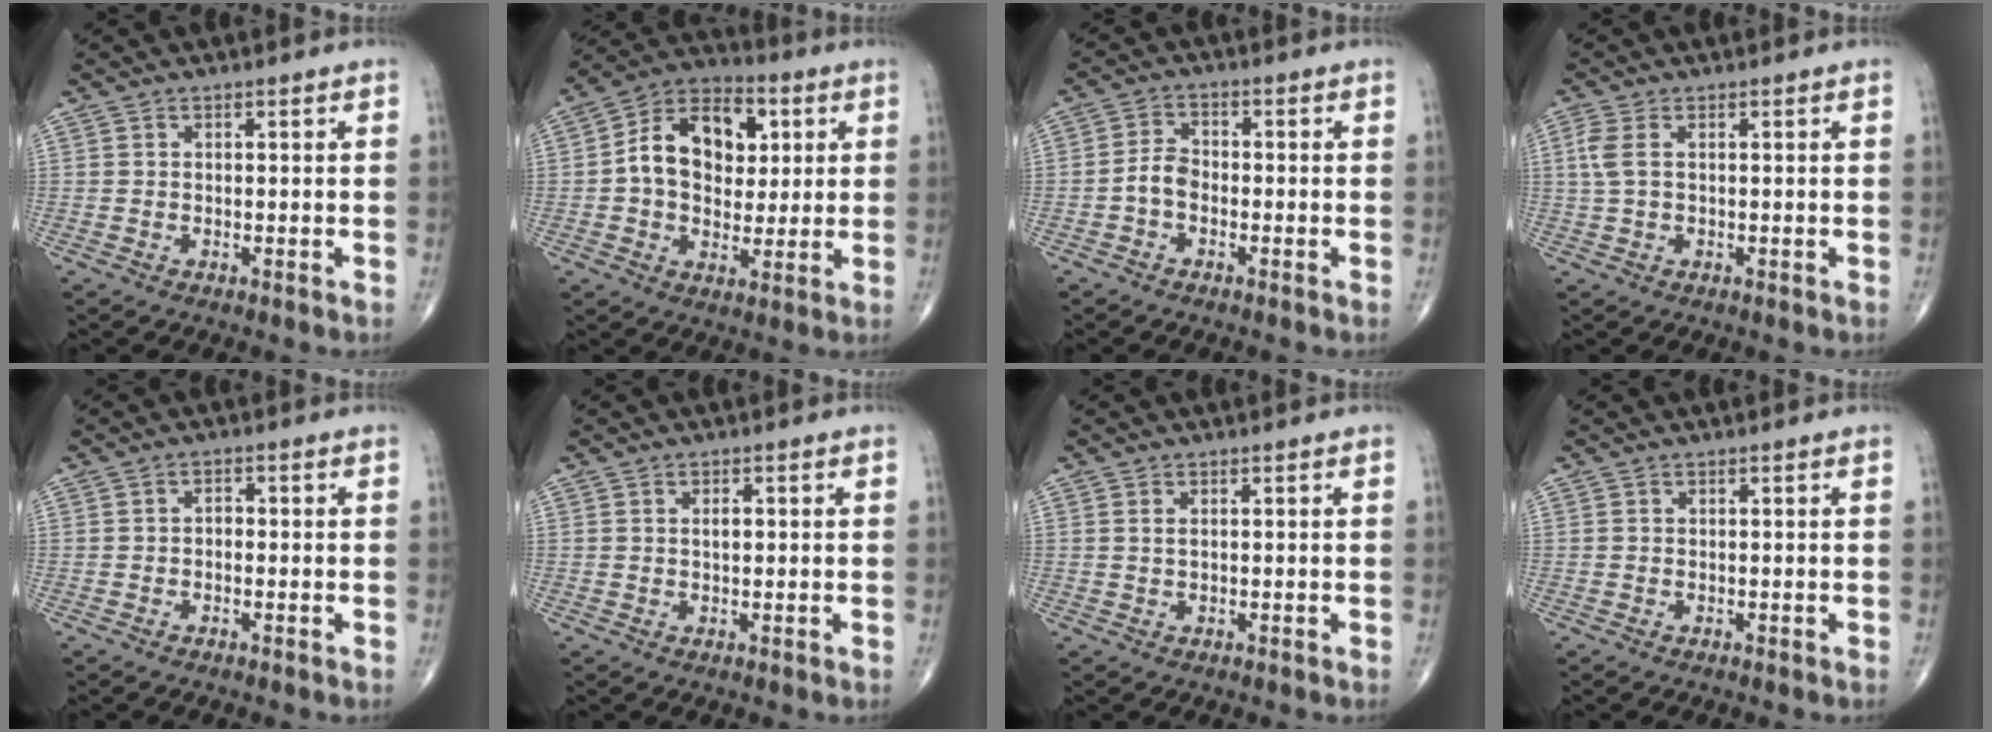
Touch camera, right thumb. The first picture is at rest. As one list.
[{"total": 15.5, "force": [2.6, 10.8, 10.8], "torque": [-0.133, 0.014, 0.036]}, {"total": 3.8, "force": [-1.4, 2.5, 2.5], "torque": [-0.039, 0.017, -0.035]}, {"total": 3.6, "force": [0.6, 1.9, 3.0], "torque": [-0.092, 0.006, 0.012]}, {"total": 1.5, "force": [-0.3, 1.0, 1.0], "torque": [-0.007, 0.006, -0.010]}, {"total": 1.7, "force": [0.3, 0.8, 1.5], "torque": [-0.022, 0.000, 0.003]}, {"total": 0.8, "force": [0.3, 0.3, 0.7], "torque": [-0.015, 0.000, 0.006]}, {"total": 0.0}]